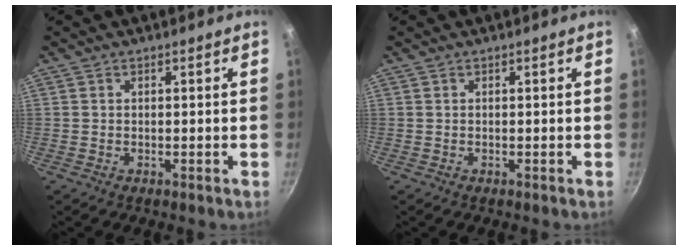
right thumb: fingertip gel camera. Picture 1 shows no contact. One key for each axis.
{"total": 0.0}